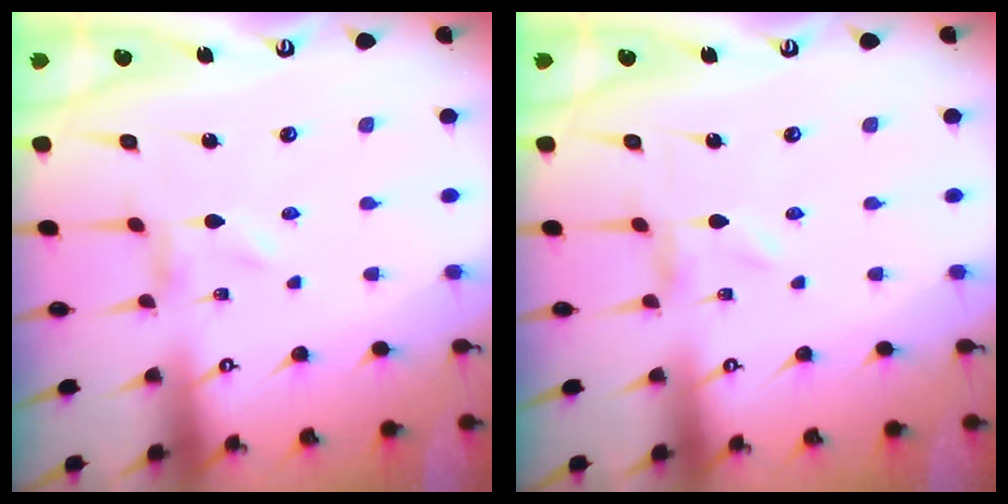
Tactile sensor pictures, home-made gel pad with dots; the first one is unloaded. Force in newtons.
{"total": 0.0}